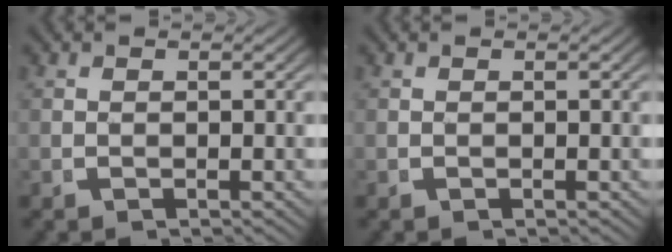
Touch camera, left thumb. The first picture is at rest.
{"total": 0.0}